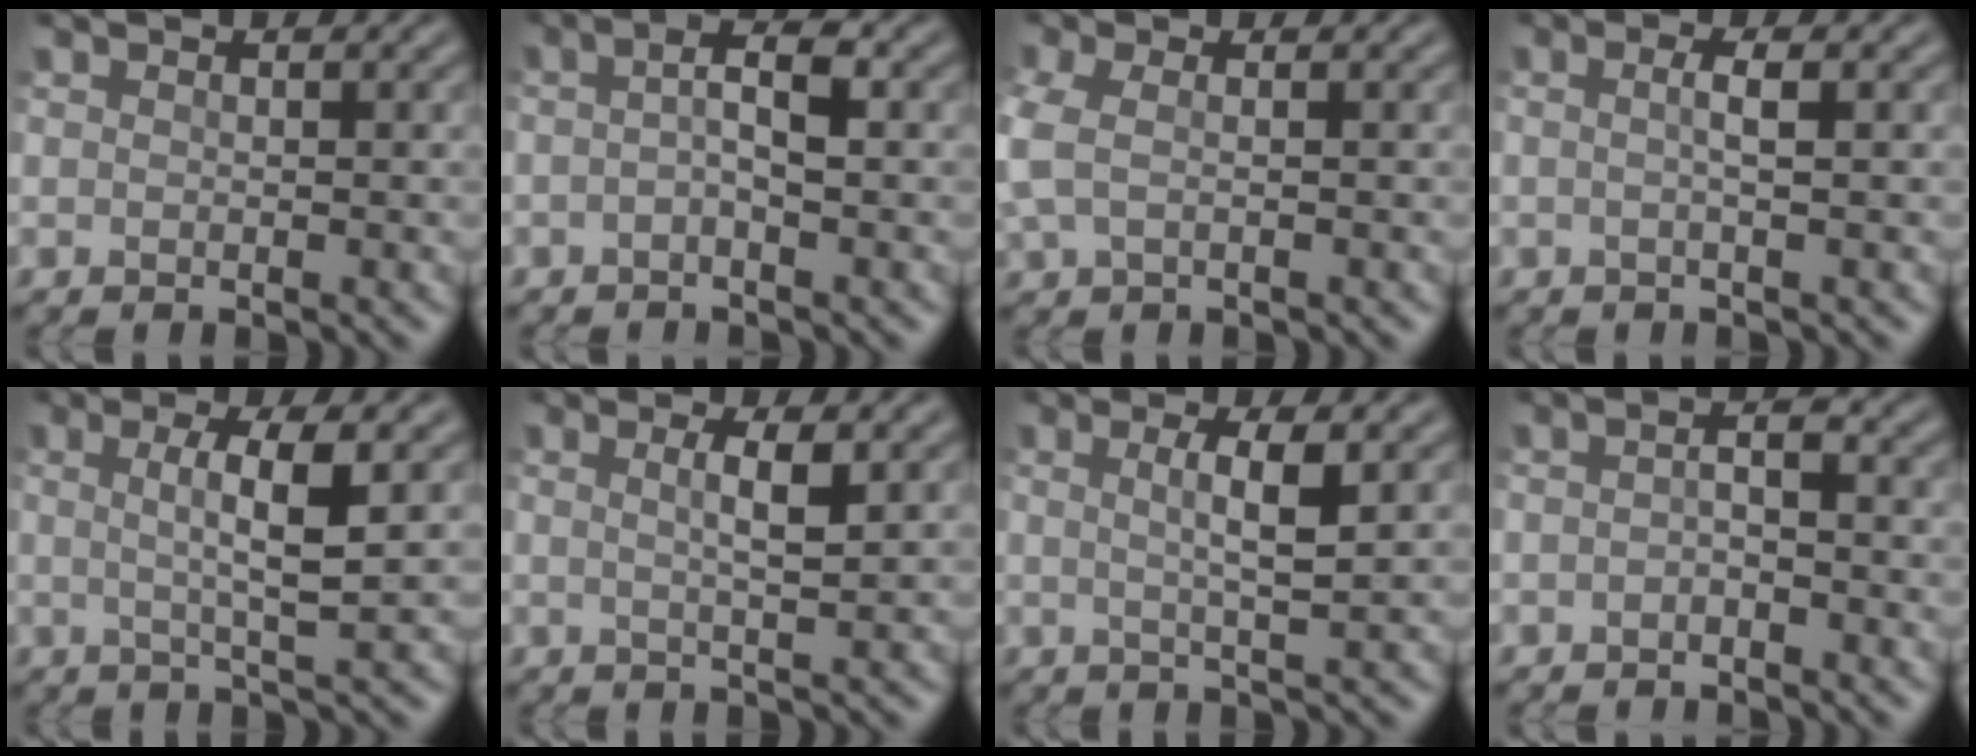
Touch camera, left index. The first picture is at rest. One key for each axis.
{"total": 2.8, "fx": -0.3, "fy": 0.6, "fz": 2.8, "tx": -0.050, "ty": 0.008, "tz": -0.012}
{"total": 2.5, "fx": -0.2, "fy": 1.4, "fz": 2.1, "tx": -0.067, "ty": 0.002, "tz": -0.010}
{"total": 1.7, "fx": -0.3, "fy": 0.4, "fz": 1.7, "tx": -0.031, "ty": 0.005, "tz": -0.011}
{"total": 4.5, "fx": 0.3, "fy": 0.8, "fz": 4.4, "tx": -0.073, "ty": -0.001, "tz": 0.003}
{"total": 2.7, "fx": 0.4, "fy": 0.6, "fz": 2.6, "tx": -0.038, "ty": 0.002, "tz": 0.001}
{"total": 3.4, "fx": 0.4, "fy": 0.7, "fz": 3.3, "tx": -0.053, "ty": 0.001, "tz": 0.002}
{"total": 1.6, "fx": -0.8, "fy": 0.4, "fz": 1.3, "tx": -0.028, "ty": 0.003, "tz": -0.020}